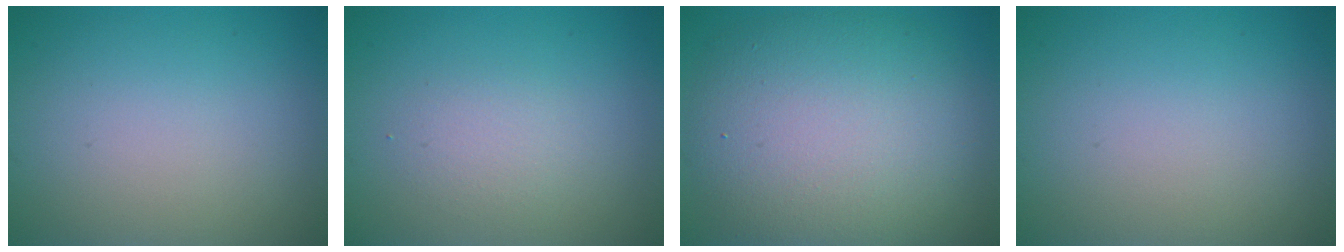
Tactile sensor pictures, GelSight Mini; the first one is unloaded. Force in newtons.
{"total": 1.7, "press": 1.7, "slide": 0.1}
{"total": 10.5, "press": 10.5, "slide": 0.8}
{"total": 0.0}